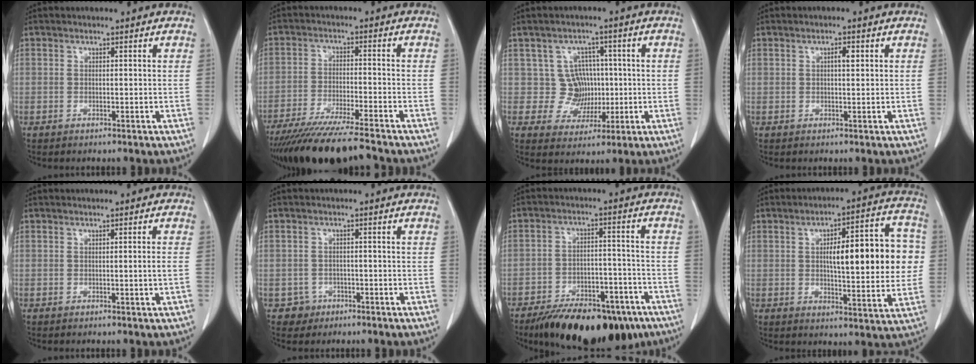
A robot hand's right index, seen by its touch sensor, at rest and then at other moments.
{"total": 14.3, "force": [-12.4, 0.3, 7.1], "torque": [-0.115, -0.033, -0.205]}
{"total": 5.7, "force": [0.3, 5.6, 0.9], "torque": [0.000, 0.018, 0.011]}
{"total": 1.4, "force": [0.4, 0.4, 1.3], "torque": [-0.023, 0.002, 0.005]}
{"total": 1.2, "force": [-0.2, -0.4, 1.1], "torque": [-0.014, -0.002, -0.003]}
{"total": 2.7, "force": [-1.4, 2.3, -0.4], "torque": [0.013, 0.015, -0.022]}
{"total": 18.2, "force": [-13.1, 7.4, 10.2], "torque": [-0.130, 0.012, -0.195]}
{"total": 16.1, "force": [1.5, 4.1, 15.5], "torque": [-0.203, 0.032, 0.025]}